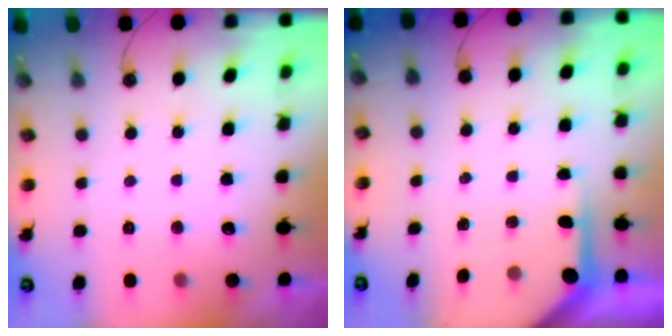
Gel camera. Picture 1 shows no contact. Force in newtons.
{"total": 3.5, "press": 3.5, "slide": 0.4}